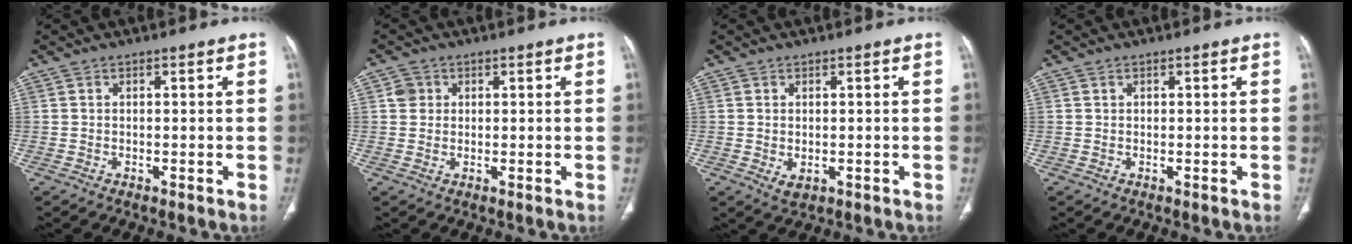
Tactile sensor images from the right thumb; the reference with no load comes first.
{"total": 2.5, "force": [0.7, 2.3, 0.7], "torque": [-0.002, 0.000, 0.011]}
{"total": 2.3, "force": [-0.3, 1.5, 1.7], "torque": [-0.026, -0.005, 0.004]}
{"total": 0.0}